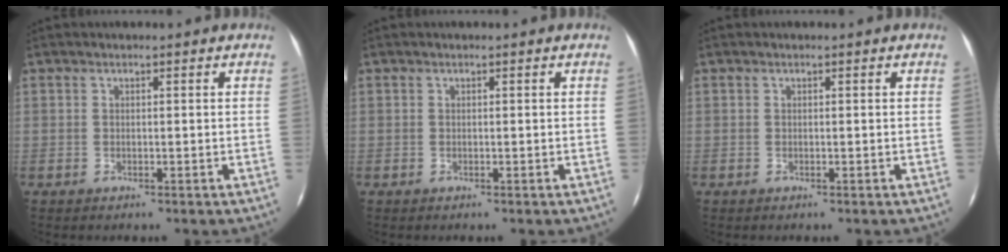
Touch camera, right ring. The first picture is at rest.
{"total": 0.0}
{"total": 0.0}